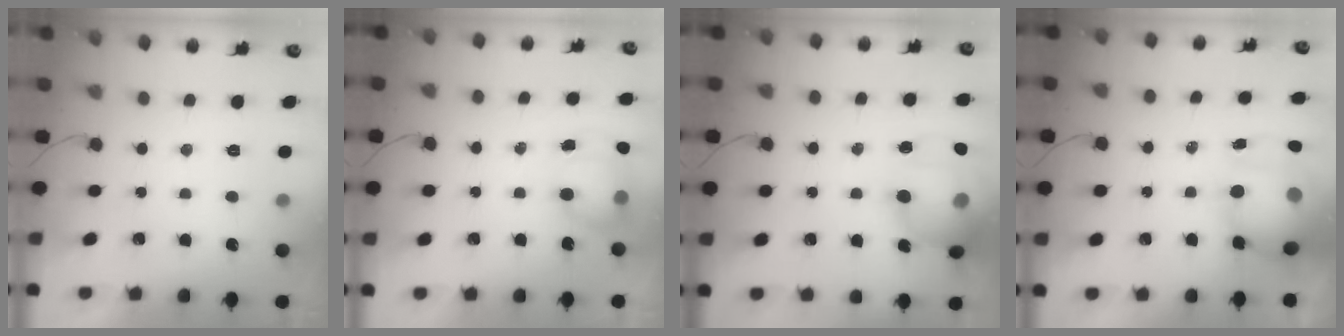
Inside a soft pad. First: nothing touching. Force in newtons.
{"total": 7.2, "press": 7.1, "slide": 1.2}
{"total": 19.5, "press": 19.4, "slide": 2.4}
{"total": 16.3, "press": 14.2, "slide": 8.1}